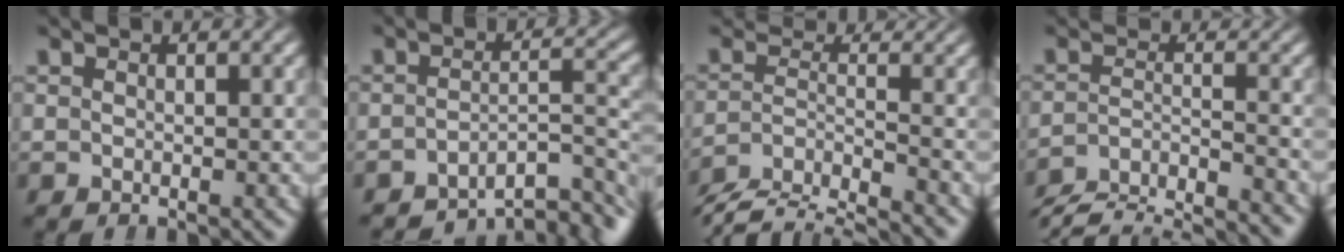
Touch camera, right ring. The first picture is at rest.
{"total": 8.4, "force": [-6.4, 3.2, 4.4], "torque": [-0.035, -0.017, -0.095]}
{"total": 6.7, "force": [-3.8, 4.2, 3.6], "torque": [-0.059, -0.023, -0.070]}
{"total": 8.7, "force": [-7.4, 3.4, 3.0], "torque": [-0.046, -0.035, -0.116]}